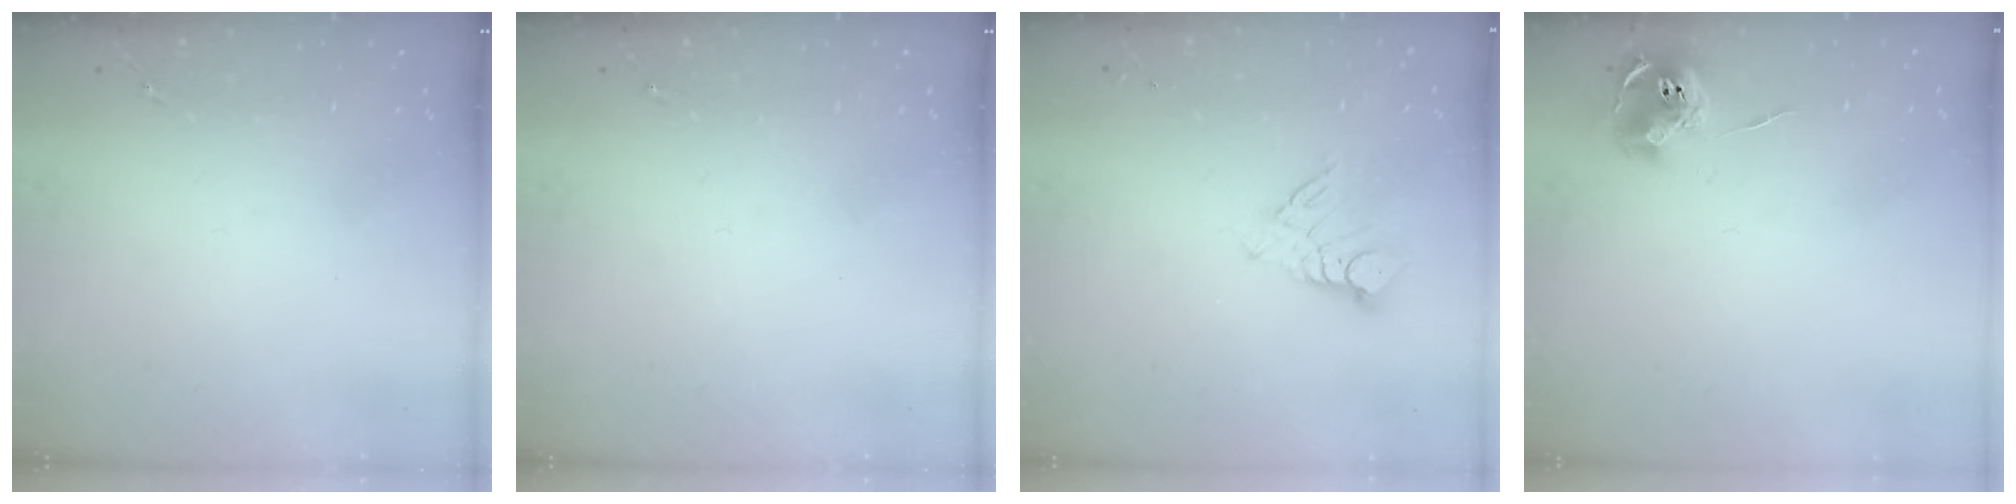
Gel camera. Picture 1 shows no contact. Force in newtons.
{"total": 0.0}
{"total": 9.2, "press": 9.1, "slide": 0.8}
{"total": 8.7, "press": 8.7, "slide": 0.4}